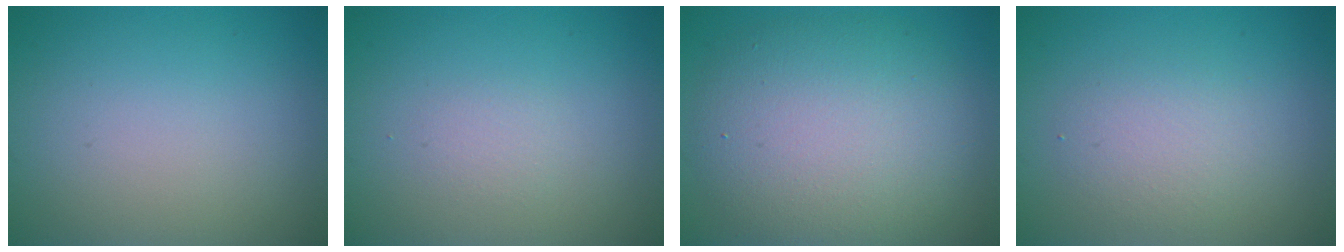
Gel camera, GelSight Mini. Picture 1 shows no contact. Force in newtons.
{"total": 0.9, "press": 0.9, "slide": 0.1}
{"total": 8.8, "press": 8.8, "slide": 0.7}
{"total": 2.5, "press": 2.5, "slide": 0.1}